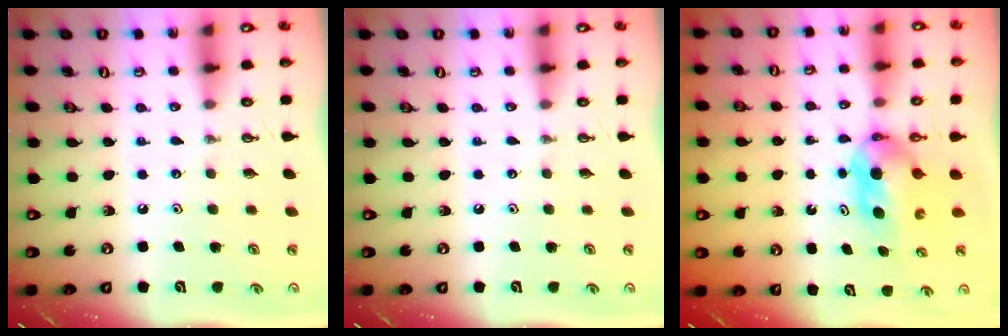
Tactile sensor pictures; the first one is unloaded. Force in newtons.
{"total": 0.0}
{"total": 6.2, "press": 5.5, "slide": 2.9}